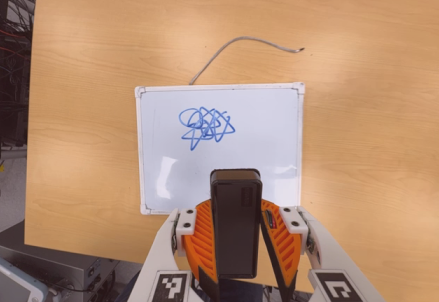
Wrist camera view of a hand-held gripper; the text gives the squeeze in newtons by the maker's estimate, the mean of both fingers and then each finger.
{"total": 6.1, "left": 5.2, "right": 7.0}